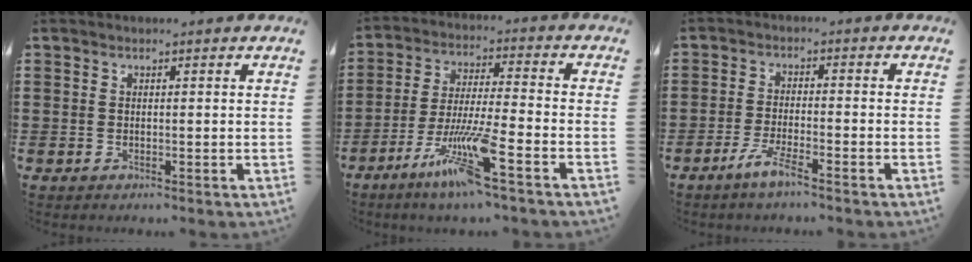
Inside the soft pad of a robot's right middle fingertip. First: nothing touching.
{"total": 10.0, "force": [-6.1, 0.3, 8.0], "torque": [-0.168, -0.012, -0.119]}
{"total": 4.3, "force": [-3.1, 0.1, 3.1], "torque": [-0.063, -0.005, -0.057]}